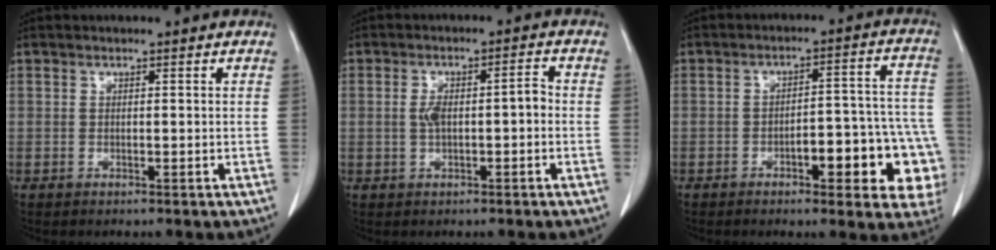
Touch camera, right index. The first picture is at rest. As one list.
[{"total": 4.7, "force": [-0.4, 1.6, 4.4], "torque": [-0.084, 0.021, -0.002]}, {"total": 14.2, "force": [-5.2, 4.4, 12.4], "torque": [-0.085, 0.040, -0.056]}]